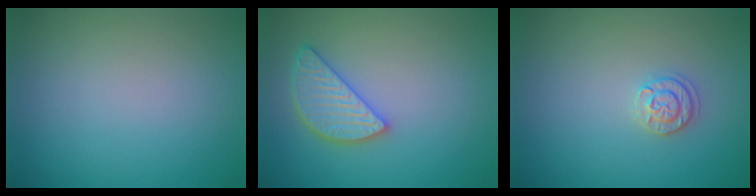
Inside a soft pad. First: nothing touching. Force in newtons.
{"total": 3.9, "press": 3.7, "slide": 1.4}
{"total": 1.8, "press": 1.7, "slide": 0.4}